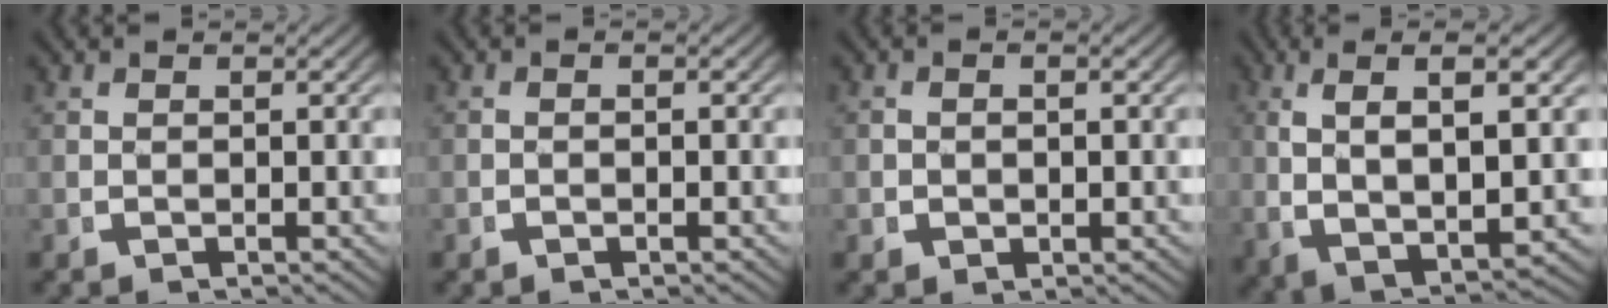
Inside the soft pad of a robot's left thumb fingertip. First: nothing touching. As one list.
[{"total": 0.6, "force": [-0.4, 0.1, 0.4], "torque": [-0.007, 0.002, -0.010]}, {"total": 1.2, "force": [0.0, 0.9, 0.8], "torque": [-0.018, -0.002, 0.002]}, {"total": 10.5, "force": [1.1, 5.7, 8.7], "torque": [-0.179, -0.011, 0.031]}]